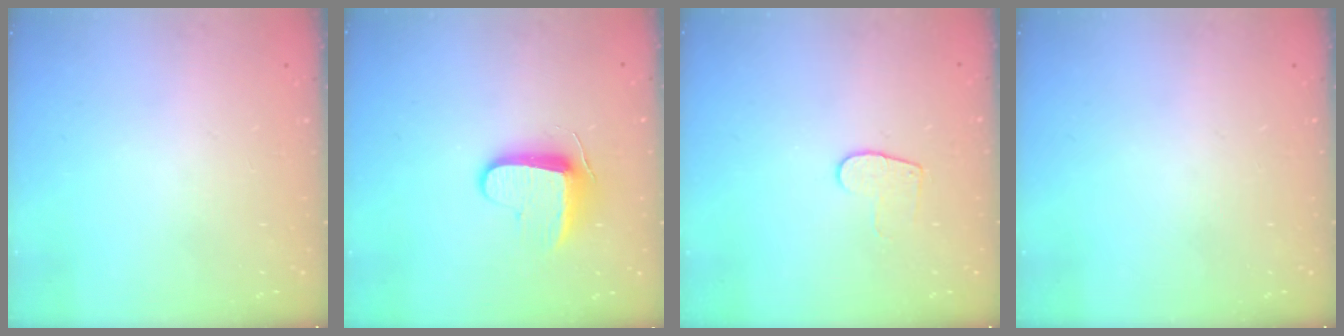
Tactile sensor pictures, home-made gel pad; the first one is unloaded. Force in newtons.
{"total": 8.9, "press": 8.9, "slide": 0.8}
{"total": 6.4, "press": 6.4, "slide": 0.6}
{"total": 0.0}